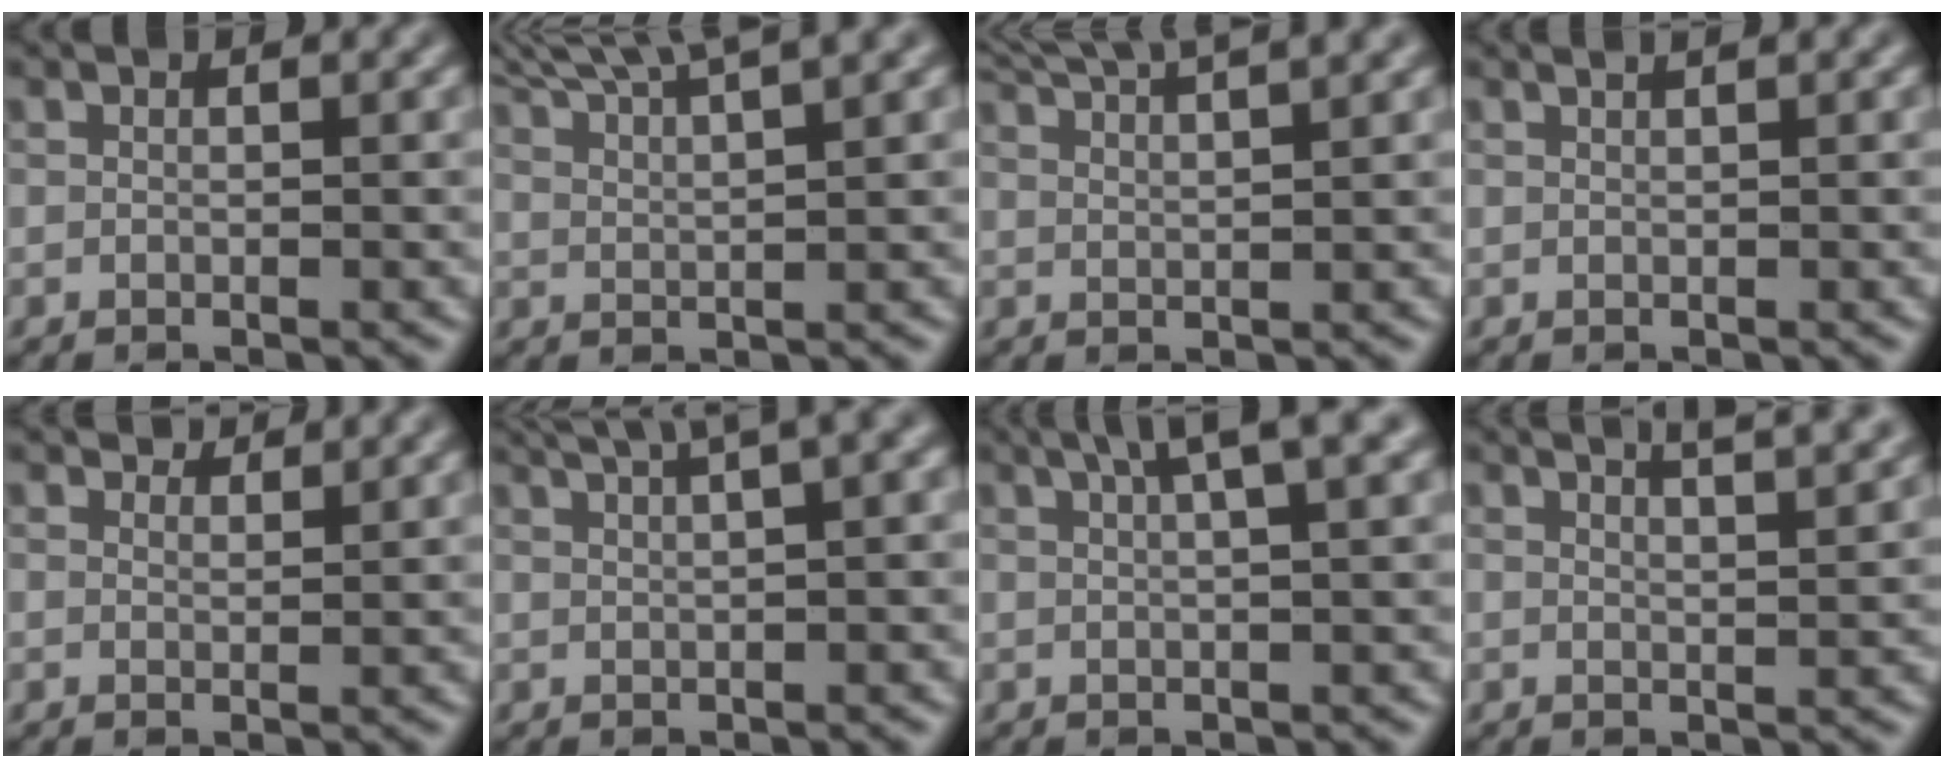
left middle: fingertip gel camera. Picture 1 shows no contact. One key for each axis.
{"total": 8.2, "fx": 6.8, "fy": 1.5, "fz": 4.3, "tx": -0.056, "ty": 0.029, "tz": 0.071}
{"total": 7.1, "fx": 5.8, "fy": 1.7, "fz": 3.8, "tx": -0.040, "ty": 0.037, "tz": 0.053}
{"total": 1.6, "fx": 1.1, "fy": 0.6, "fz": 1.0, "tx": -0.001, "ty": -0.005, "tz": -0.002}
{"total": 3.1, "fx": 3.0, "fy": 0.6, "fz": 0.7, "tx": -0.015, "ty": -0.005, "tz": 0.045}
{"total": 7.1, "fx": 4.9, "fy": 2.0, "fz": 4.7, "tx": -0.052, "ty": 0.042, "tz": 0.045}
{"total": 5.2, "fx": 3.1, "fy": 1.1, "fz": 4.1, "tx": -0.045, "ty": 0.021, "tz": 0.033}
{"total": 6.8, "fx": 4.8, "fy": 2.5, "fz": 4.0, "tx": -0.021, "ty": 0.046, "tz": 0.034}